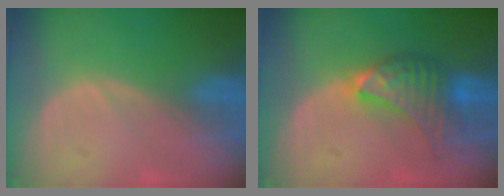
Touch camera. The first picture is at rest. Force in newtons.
{"total": 7.0, "press": 7.0, "slide": 0.6}